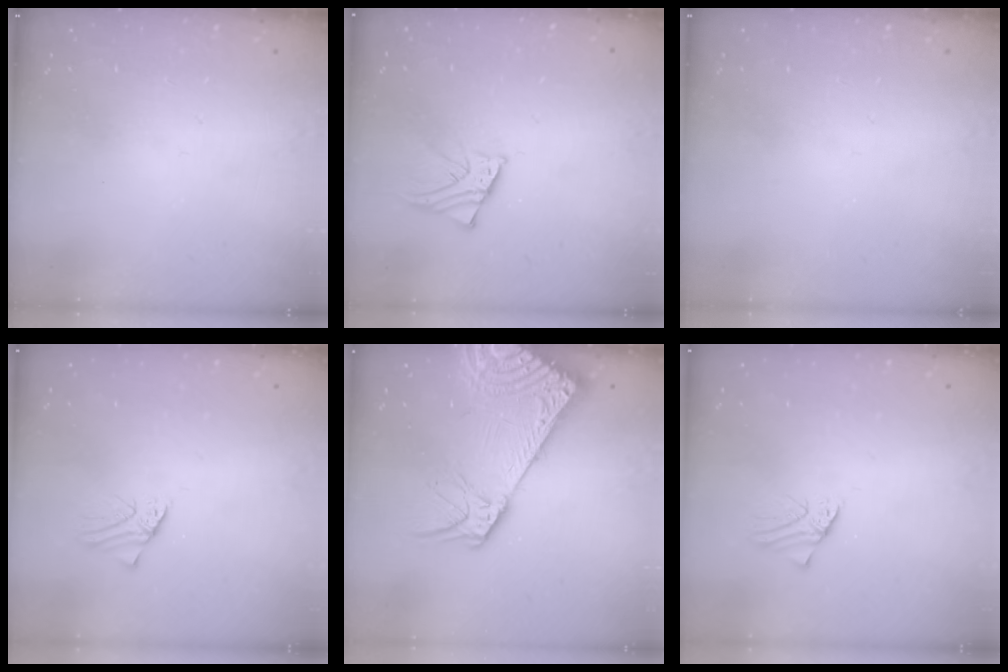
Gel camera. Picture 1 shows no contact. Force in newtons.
{"total": 2.8, "press": 2.8, "slide": 0.2}
{"total": 0.0}
{"total": 0.8, "press": 0.8, "slide": 0.1}
{"total": 17.2, "press": 16.7, "slide": 3.8}
{"total": 0.8, "press": 0.8, "slide": 0.1}